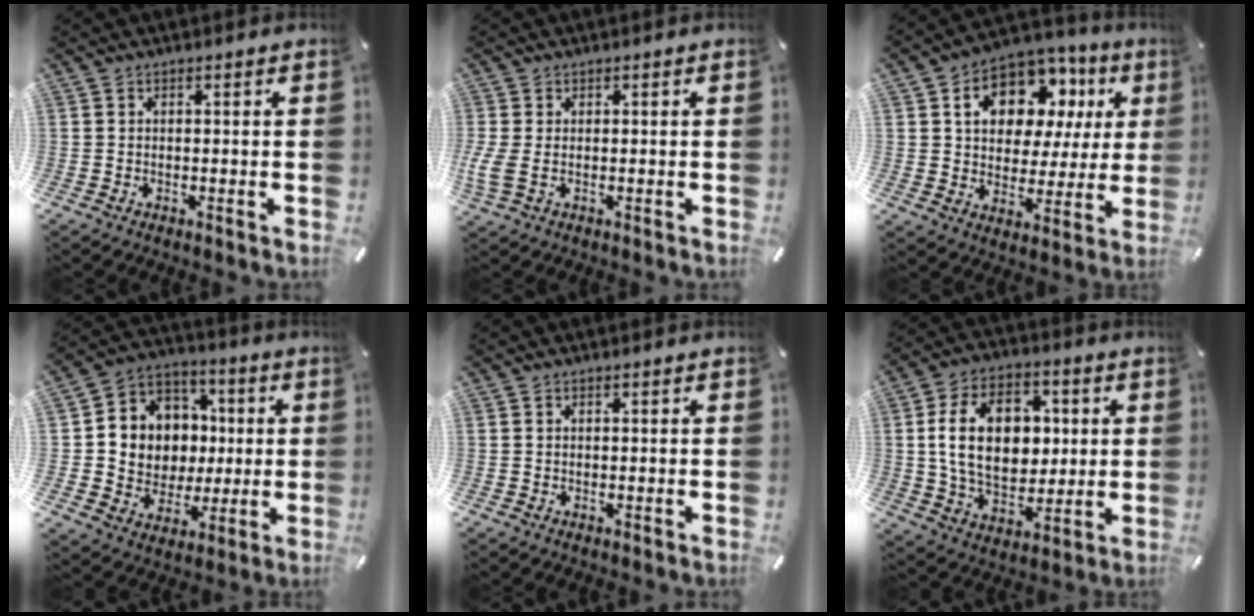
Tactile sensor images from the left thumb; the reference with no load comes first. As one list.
[{"total": 4.2, "force": [-0.2, 2.5, 3.4], "torque": [-0.079, 0.000, -0.005]}, {"total": 14.0, "force": [6.4, 10.0, 7.4], "torque": [-0.127, -0.028, 0.118]}, {"total": 11.0, "force": [0.0, 11.0, 1.1], "torque": [-0.021, -0.011, 0.015]}, {"total": 0.0}, {"total": 17.6, "force": [2.4, 12.2, 12.4], "torque": [-0.232, 0.016, 0.043]}]